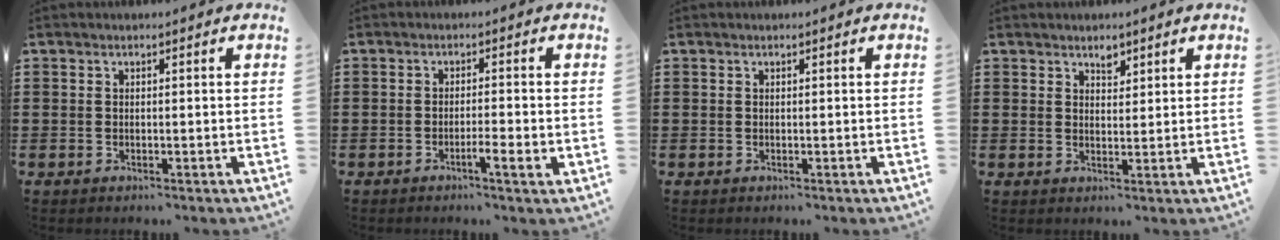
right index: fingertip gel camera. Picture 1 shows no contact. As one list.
[{"total": 3.1, "force": [-1.5, 0.1, 2.8], "torque": [-0.046, -0.007, -0.025]}, {"total": 0.0}, {"total": 2.2, "force": [1.7, 1.0, 0.8], "torque": [-0.011, 0.000, 0.030]}]